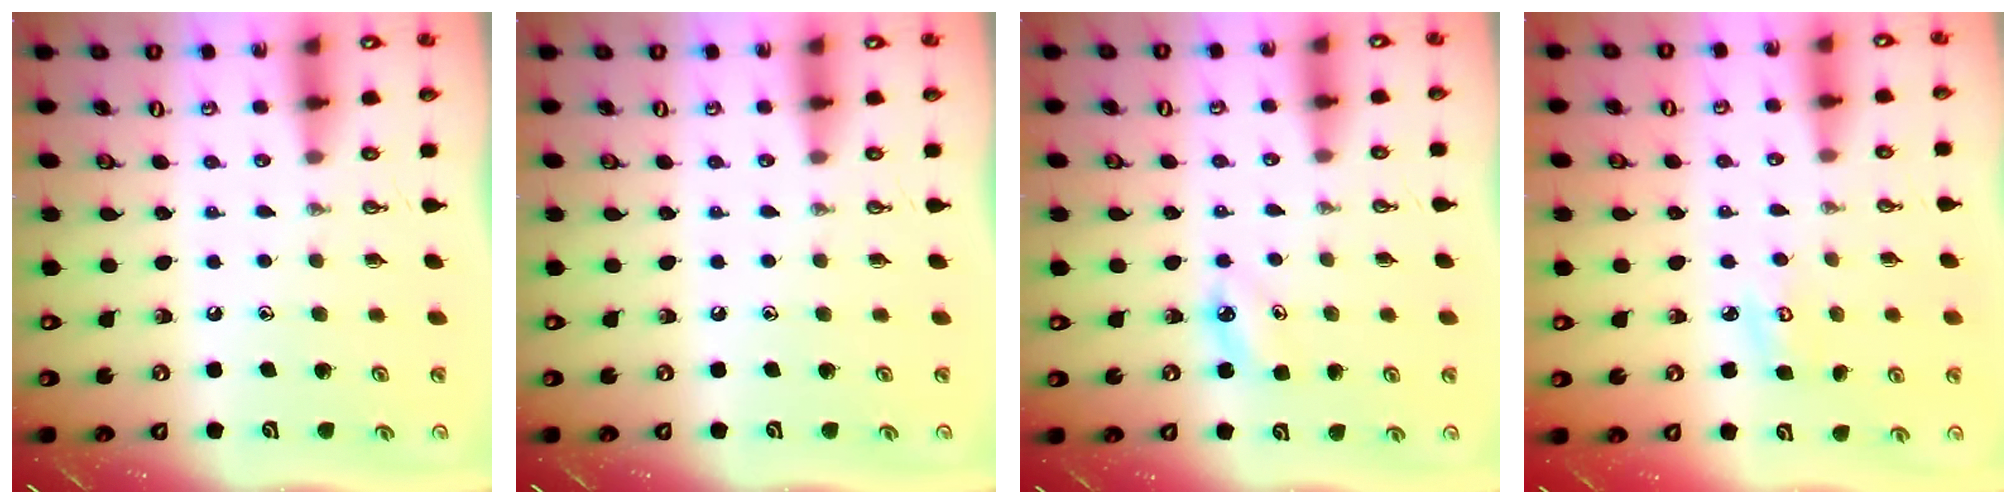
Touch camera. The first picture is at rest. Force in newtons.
{"total": 0.0}
{"total": 5.3, "press": 5.3, "slide": 0.5}
{"total": 4.7, "press": 4.7, "slide": 0.4}